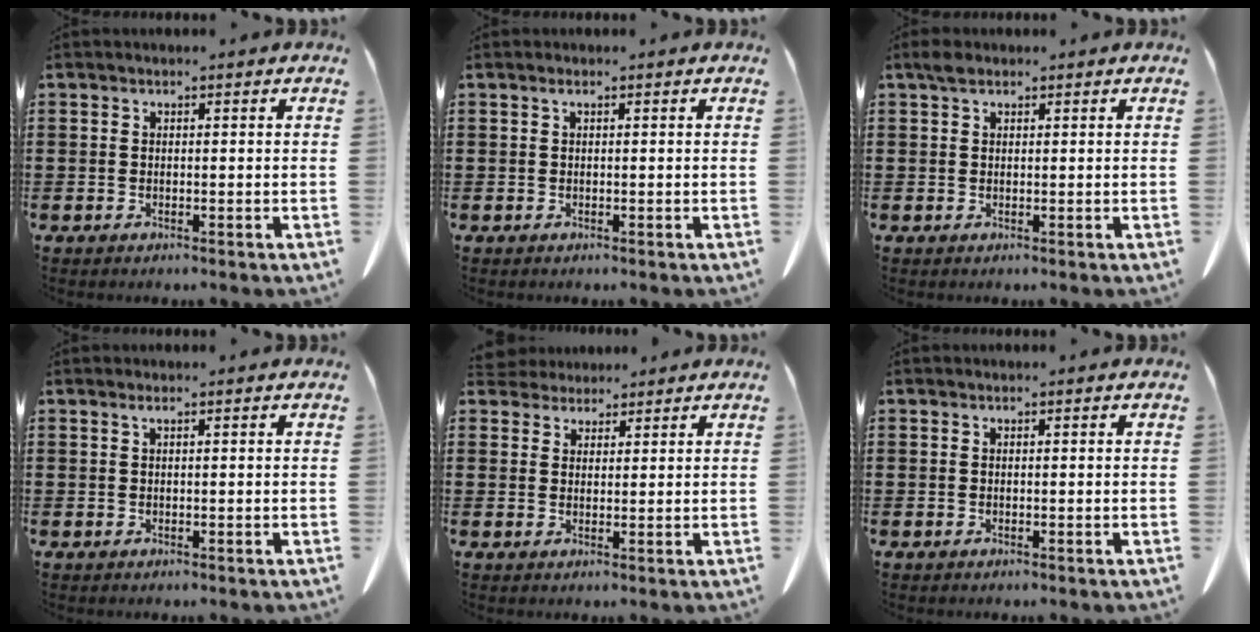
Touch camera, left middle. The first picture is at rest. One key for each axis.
{"total": 0.5, "fx": 0.2, "fy": -0.1, "fz": 0.5, "tx": -0.012, "ty": -0.003, "tz": 0.005}
{"total": 1.5, "fx": 1.0, "fy": 0.8, "fz": 0.8, "tx": -0.020, "ty": 0.002, "tz": 0.020}
{"total": 0.7, "fx": 0.3, "fy": -0.1, "fz": 0.6, "tx": -0.012, "ty": -0.003, "tz": 0.008}
{"total": 2.7, "fx": 2.6, "fy": 0.8, "fz": 0.0, "tx": -0.010, "ty": -0.002, "tz": 0.051}
{"total": 0.0}